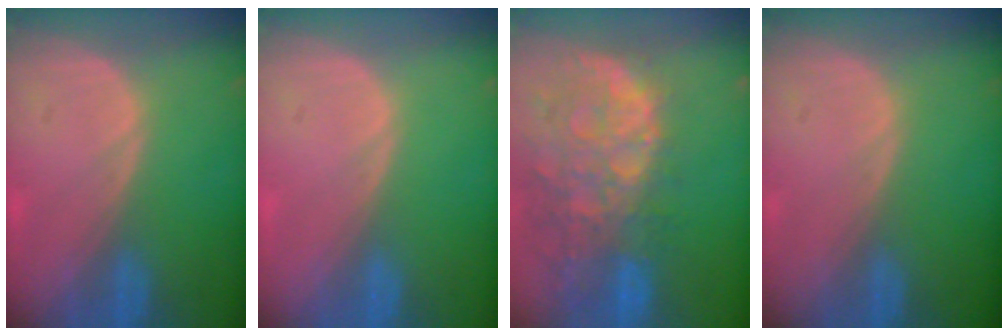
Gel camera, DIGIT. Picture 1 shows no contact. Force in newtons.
{"total": 0.0}
{"total": 13.8, "press": 11.1, "slide": 8.1}
{"total": 0.0}